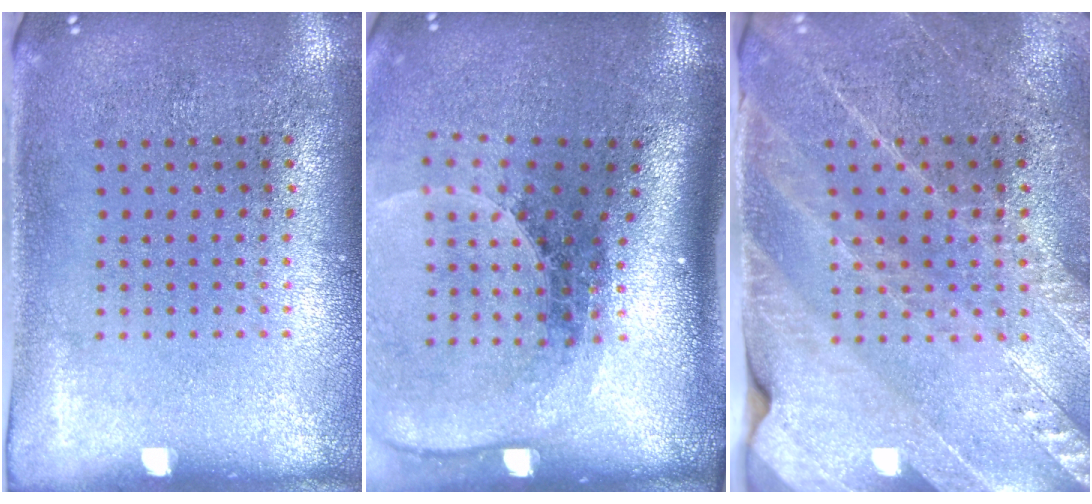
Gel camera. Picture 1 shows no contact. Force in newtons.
{"total": 2.6, "press": 1.9, "slide": 1.8}
{"total": 2.7, "press": 2.7, "slide": 0.1}